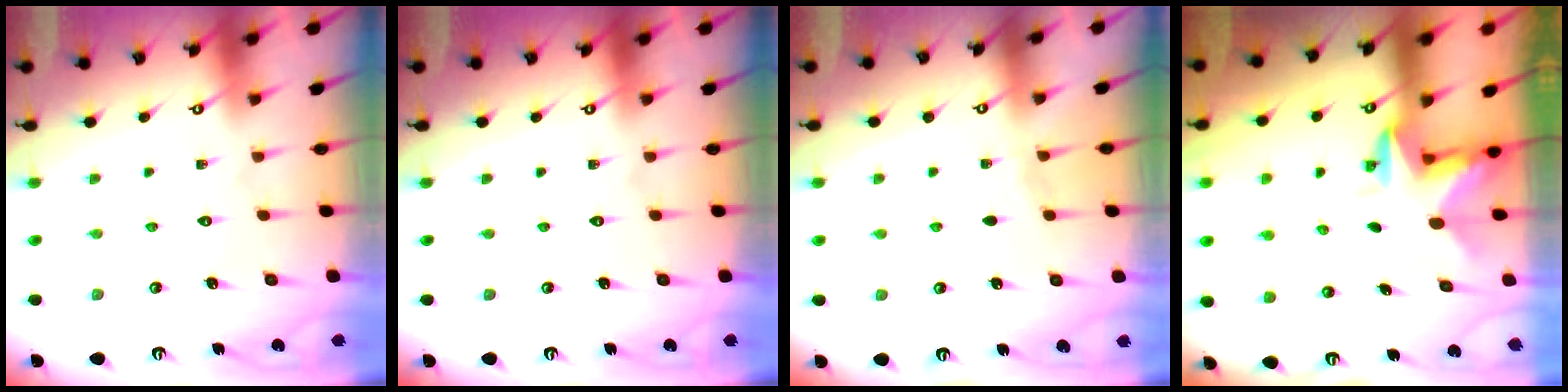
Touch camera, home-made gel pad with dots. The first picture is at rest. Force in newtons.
{"total": 0.0}
{"total": 3.5, "press": 2.8, "slide": 2.2}
{"total": 2.8, "press": 2.8, "slide": 0.2}